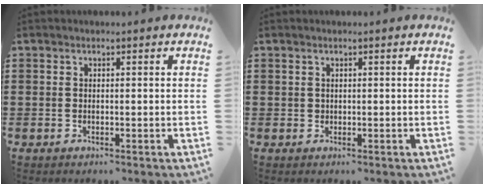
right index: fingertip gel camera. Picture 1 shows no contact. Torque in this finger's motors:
{"motor_torque": [-0.28, 0.98, -0.05, -0.01]}